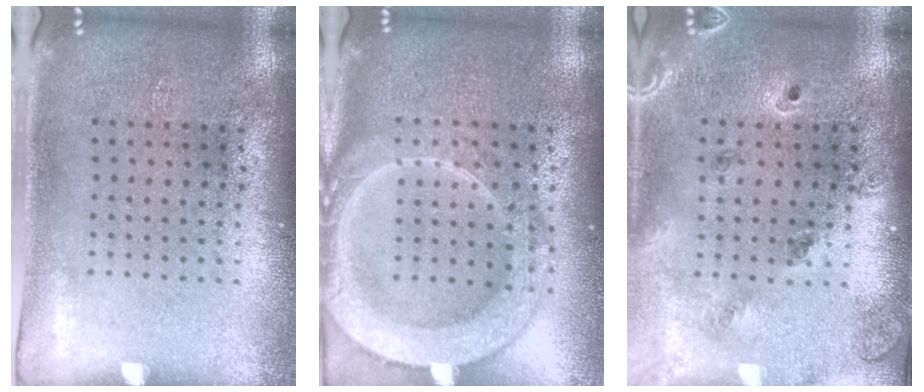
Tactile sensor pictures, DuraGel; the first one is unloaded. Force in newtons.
{"total": 4.0, "press": 4.0, "slide": 0.5}
{"total": 1.4, "press": 1.4, "slide": 0.3}